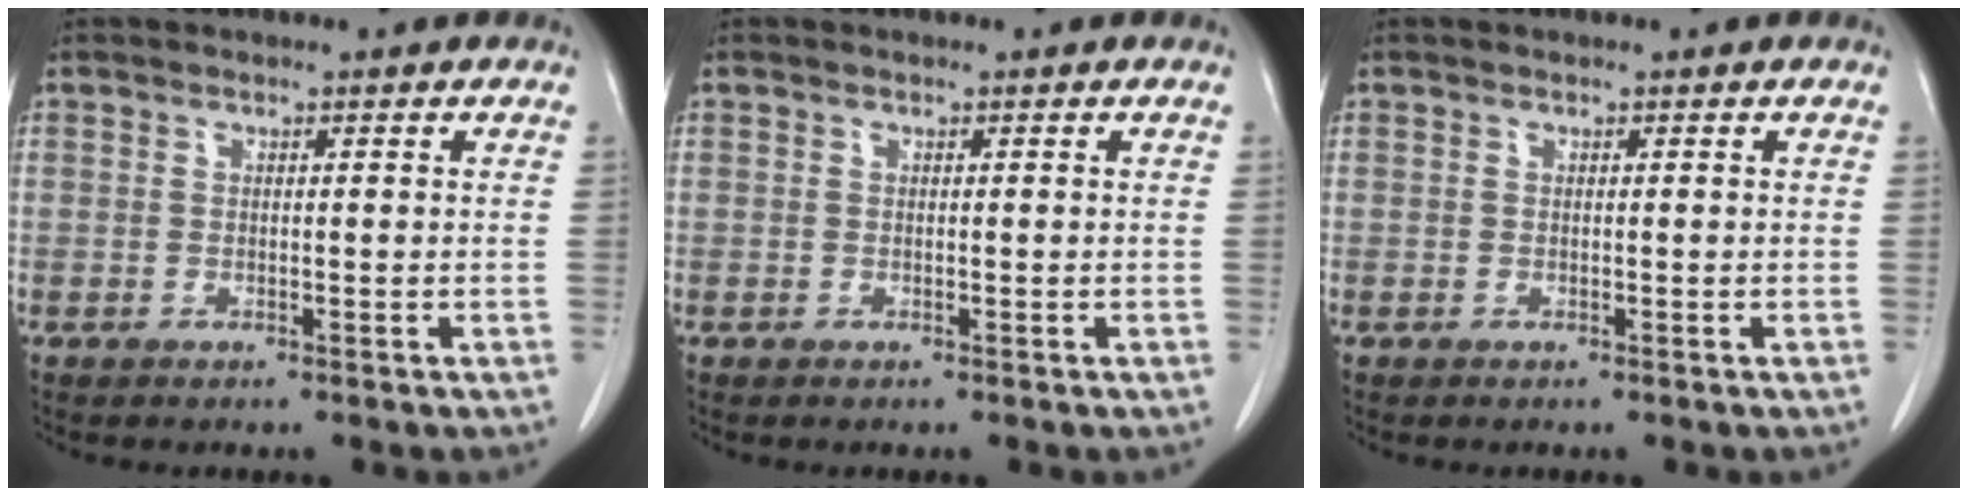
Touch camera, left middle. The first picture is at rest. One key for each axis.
{"total": 0.0}
{"total": 0.0}